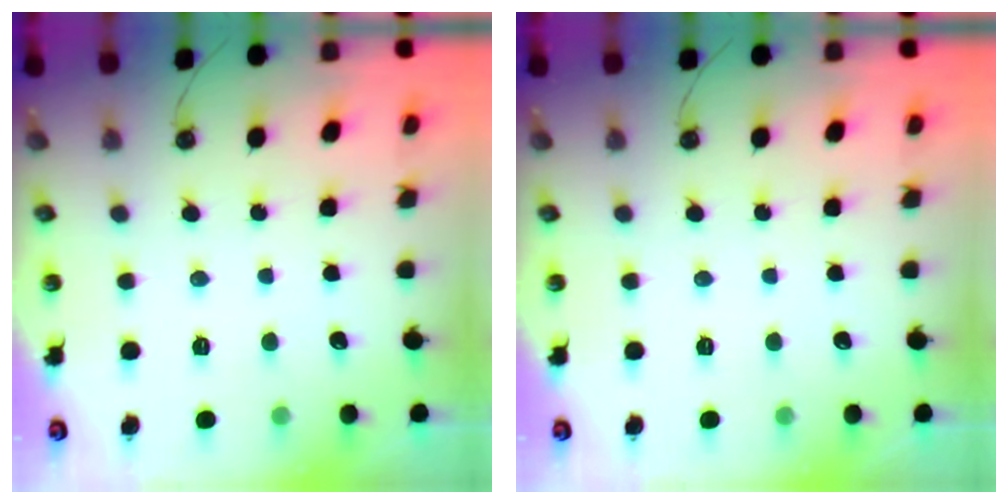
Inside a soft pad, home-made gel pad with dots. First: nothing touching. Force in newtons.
{"total": 0.0}